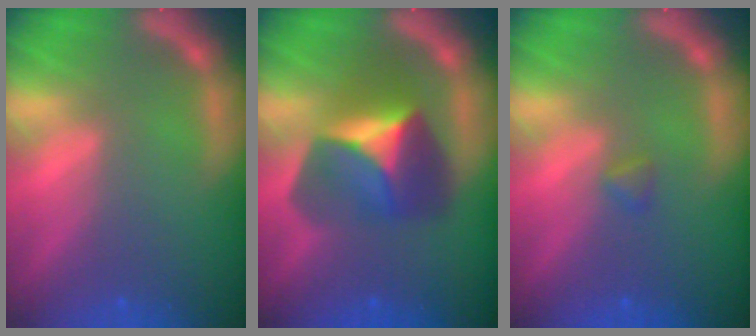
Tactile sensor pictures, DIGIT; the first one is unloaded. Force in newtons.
{"total": 6.9}
{"total": 0.9}